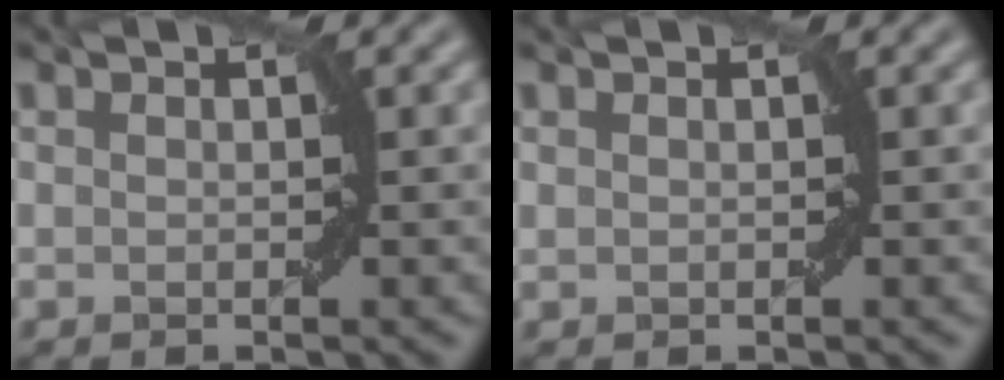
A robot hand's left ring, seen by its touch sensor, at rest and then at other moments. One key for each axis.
{"total": 0.0}